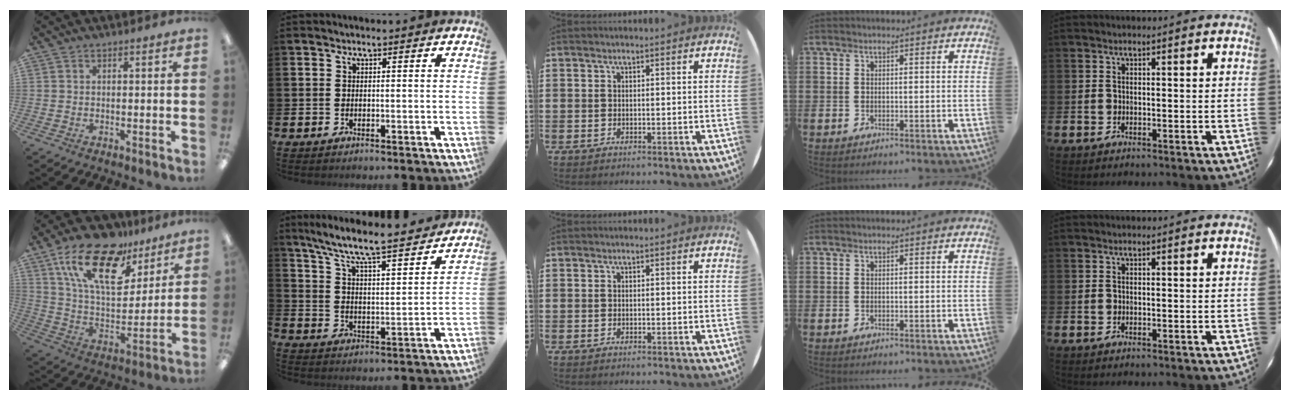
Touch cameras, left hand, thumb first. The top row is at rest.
{"thumb": {"total": 21.2, "force": [13.2, 10.1, 13.2], "torque": [-0.253, -0.063, 0.231]}, "index": {"total": 8.5, "force": [7.8, 0.3, 3.4], "torque": [-0.099, -0.060, 0.129]}}